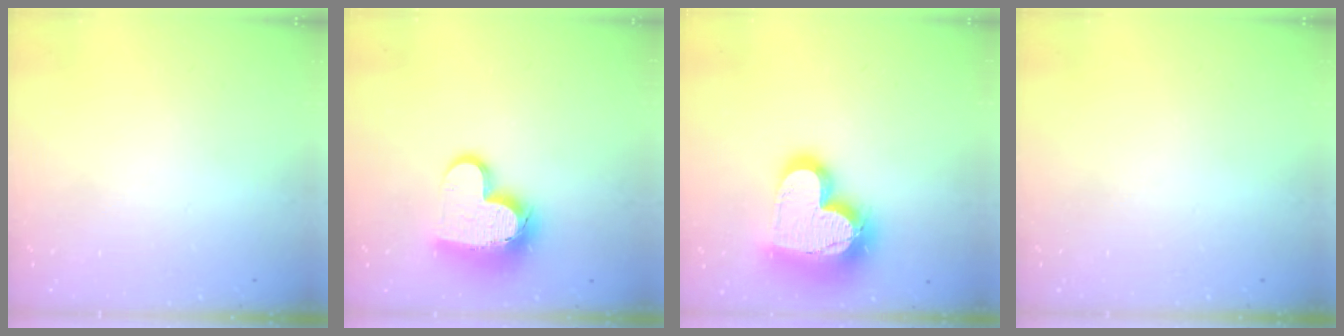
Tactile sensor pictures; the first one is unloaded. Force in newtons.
{"total": 15.0, "press": 14.9, "slide": 1.2}
{"total": 23.1, "press": 23.0, "slide": 1.8}
{"total": 0.0}